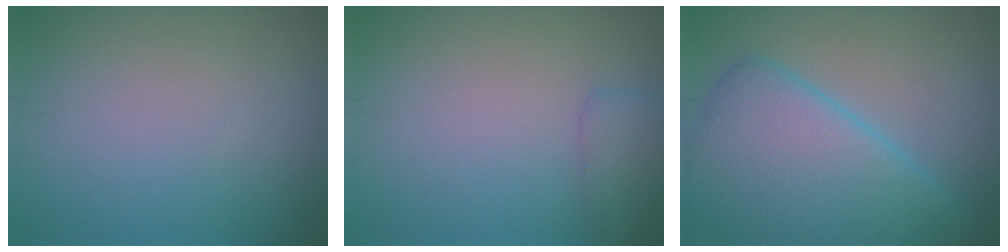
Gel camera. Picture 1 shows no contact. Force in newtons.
{"total": 1.6, "press": 1.6, "slide": 0.1}
{"total": 8.7, "press": 8.7, "slide": 0.3}